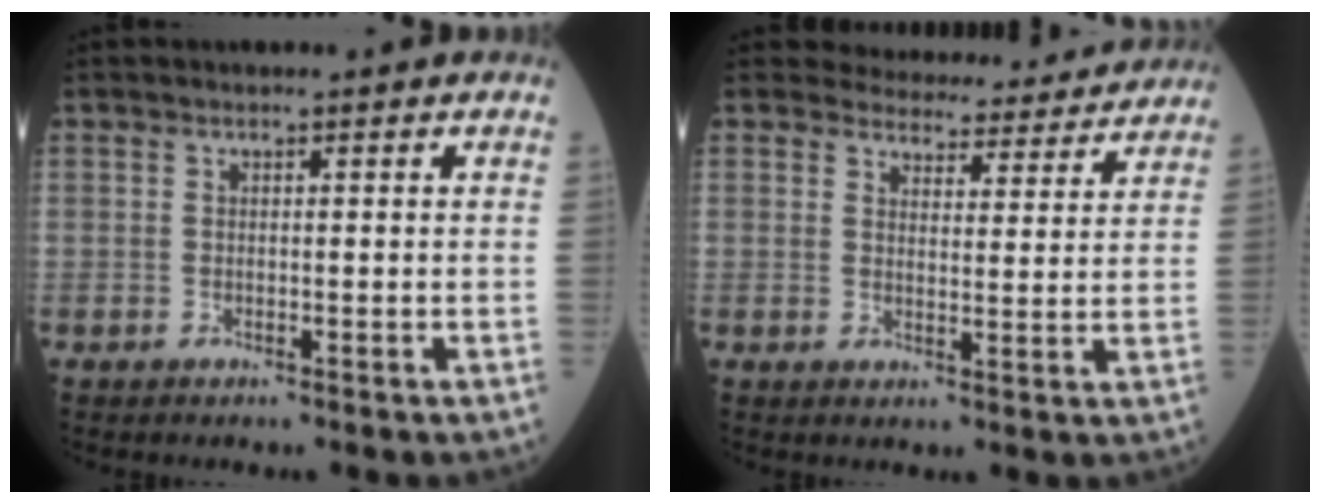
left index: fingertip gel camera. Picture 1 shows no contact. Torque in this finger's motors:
{"motor_torque": [-0.13, 0.00, -0.36, -0.15]}